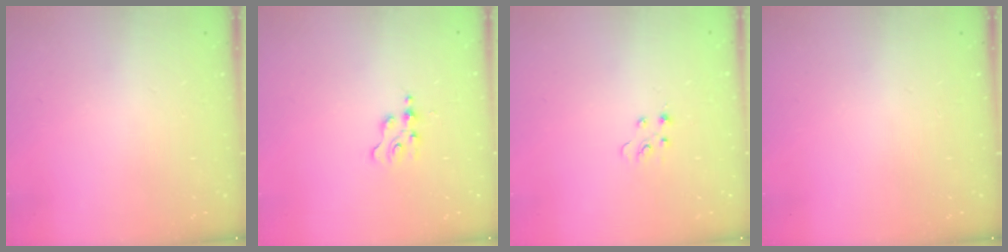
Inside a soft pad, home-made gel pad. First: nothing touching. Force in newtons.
{"total": 2.5, "press": 2.5, "slide": 0.3}
{"total": 2.7, "press": 2.7, "slide": 0.4}
{"total": 0.0}